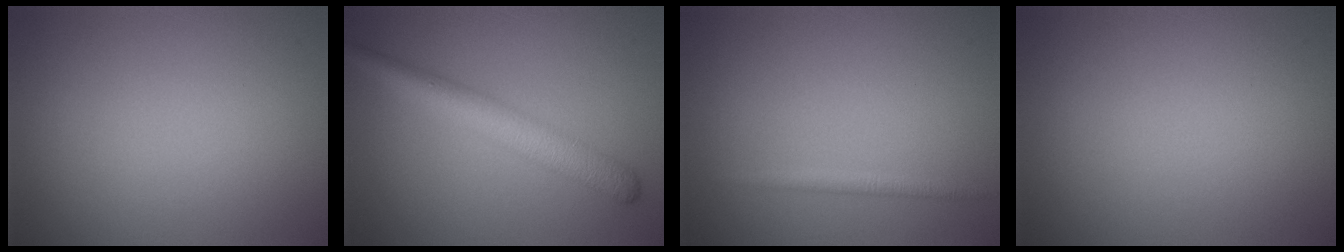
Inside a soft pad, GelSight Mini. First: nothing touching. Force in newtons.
{"total": 4.2, "press": 4.2, "slide": 0.2}
{"total": 1.1, "press": 1.1, "slide": 0.1}
{"total": 0.0}